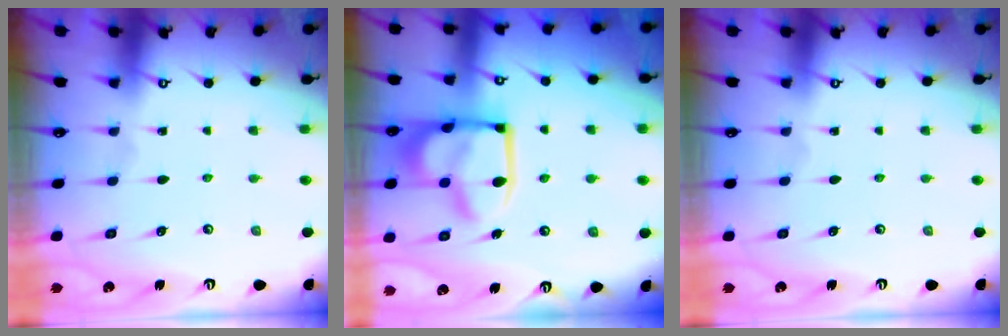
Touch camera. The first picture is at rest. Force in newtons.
{"total": 16.3, "press": 16.2, "slide": 1.9}
{"total": 0.0}